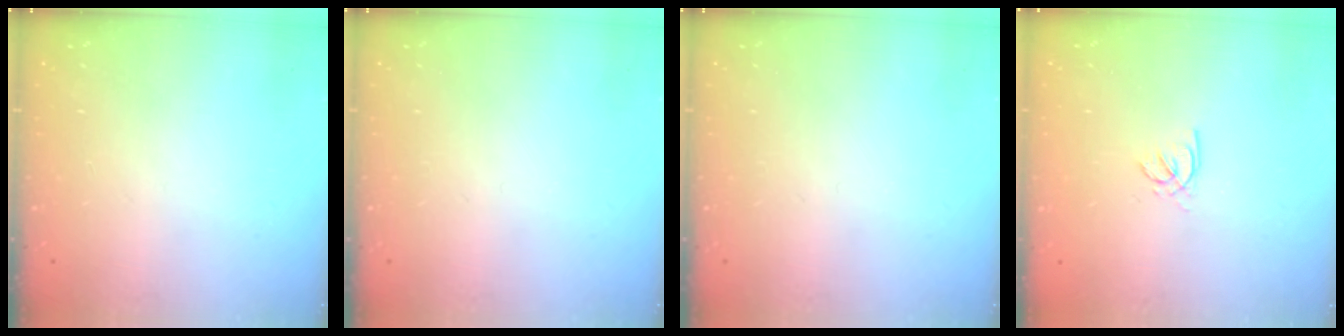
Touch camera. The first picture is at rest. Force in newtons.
{"total": 0.0}
{"total": 0.0}
{"total": 1.9, "press": 1.8, "slide": 0.4}